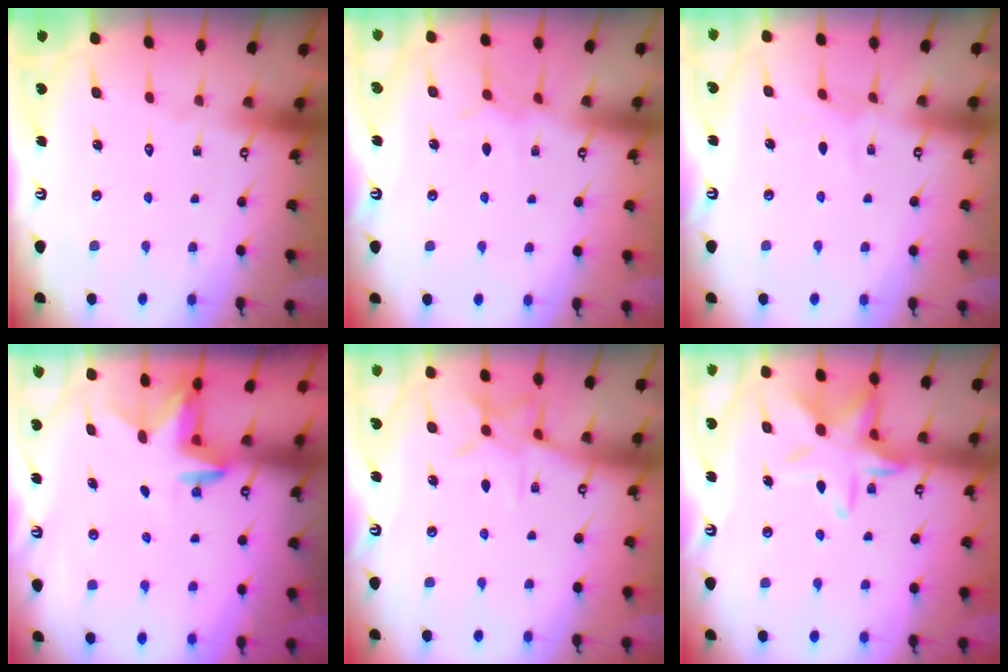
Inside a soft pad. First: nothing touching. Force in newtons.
{"total": 4.6, "press": 4.6, "slide": 0.6}
{"total": 4.3, "press": 4.3, "slide": 0.1}
{"total": 2.7, "press": 2.7, "slide": 0.2}
{"total": 8.9, "press": 8.9, "slide": 0.5}
{"total": 13.4, "press": 13.3, "slide": 0.8}